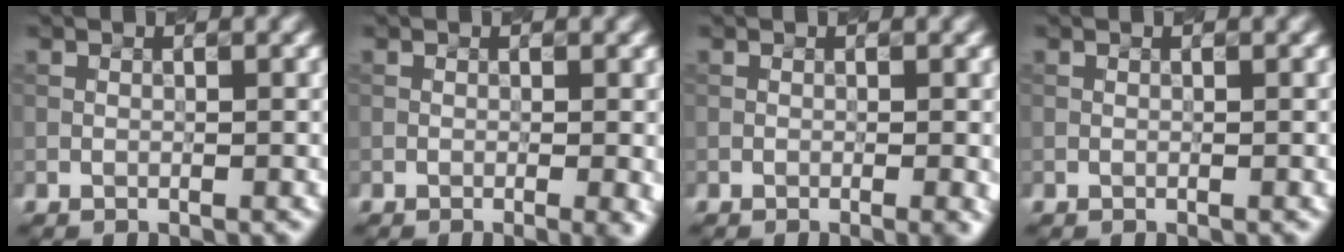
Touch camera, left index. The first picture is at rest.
{"total": 2.8, "force": [-0.7, 0.9, 2.6], "torque": [-0.021, 0.010, -0.001]}
{"total": 2.3, "force": [-0.5, 0.8, 2.1], "torque": [-0.012, 0.013, -0.003]}
{"total": 0.0}